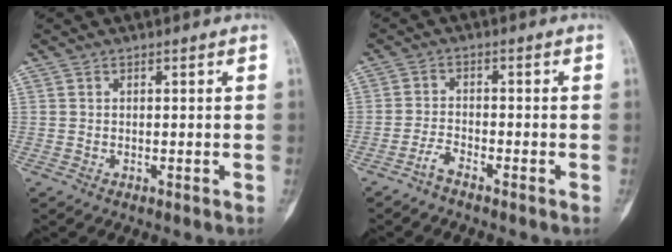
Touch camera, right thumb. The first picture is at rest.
{"total": 2.4, "force": [-2.1, 0.4, 1.1], "torque": [-0.032, 0.014, -0.045]}